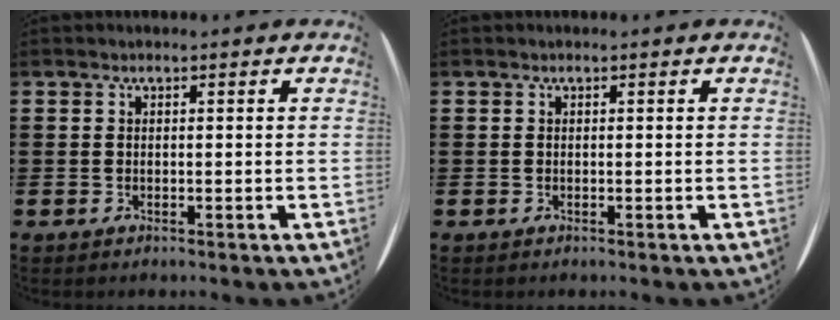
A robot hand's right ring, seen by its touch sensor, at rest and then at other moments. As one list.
[{"total": 0.0}]